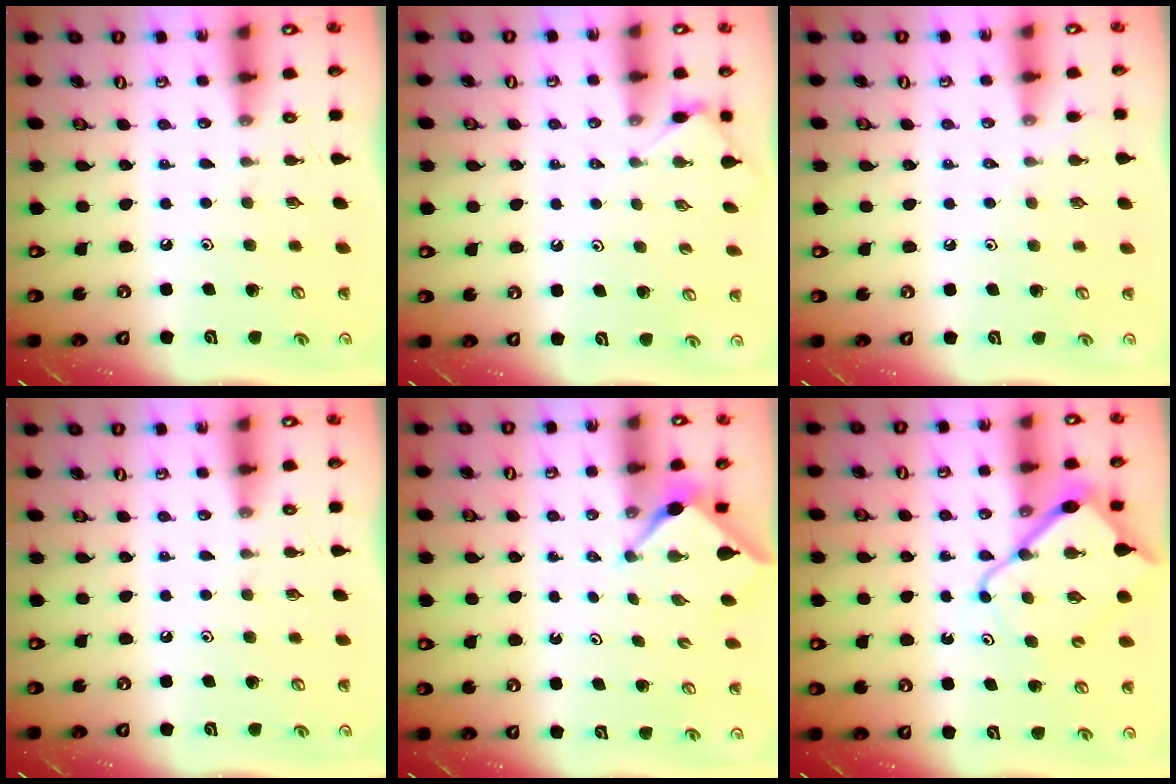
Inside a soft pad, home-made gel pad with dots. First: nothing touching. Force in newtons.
{"total": 3.9, "press": 3.8, "slide": 0.5}
{"total": 2.8, "press": 2.8, "slide": 0.4}
{"total": 0.0}
{"total": 2.9, "press": 2.9, "slide": 0.3}
{"total": 12.1, "press": 12.1, "slide": 1.1}